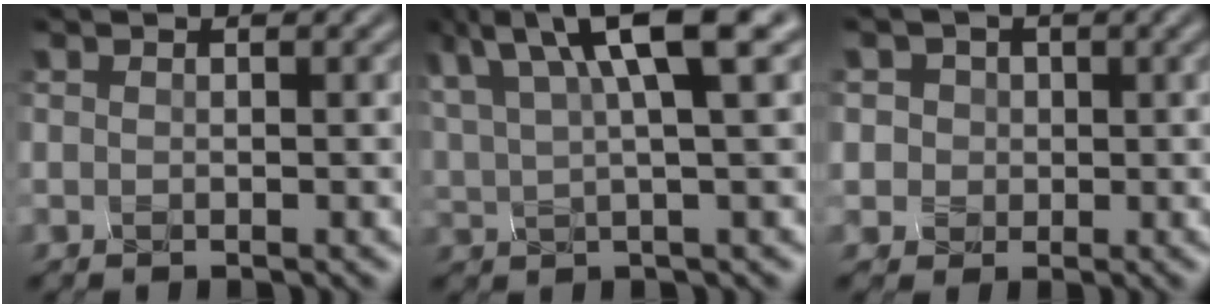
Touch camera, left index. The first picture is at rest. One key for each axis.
{"total": 8.1, "fx": 5.1, "fy": 1.3, "fz": 6.2, "tx": -0.084, "ty": 0.026, "tz": 0.094}
{"total": 2.5, "fx": 1.1, "fy": 2.2, "fz": -0.5, "tx": 0.012, "ty": 0.019, "tz": 0.012}